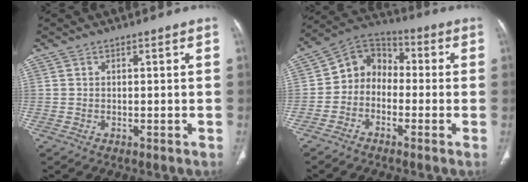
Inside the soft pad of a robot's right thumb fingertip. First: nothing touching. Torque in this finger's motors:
{"motor_torque": [-0.11, -0.04, 0.27, -0.62, -0.06]}